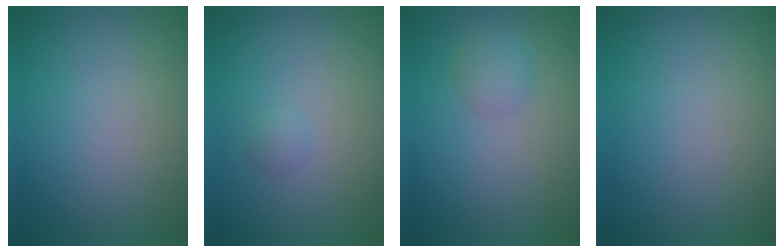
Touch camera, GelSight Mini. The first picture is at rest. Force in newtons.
{"total": 0.8, "press": 0.8, "slide": 0.0}
{"total": 1.9, "press": 1.9, "slide": 0.1}
{"total": 0.0}